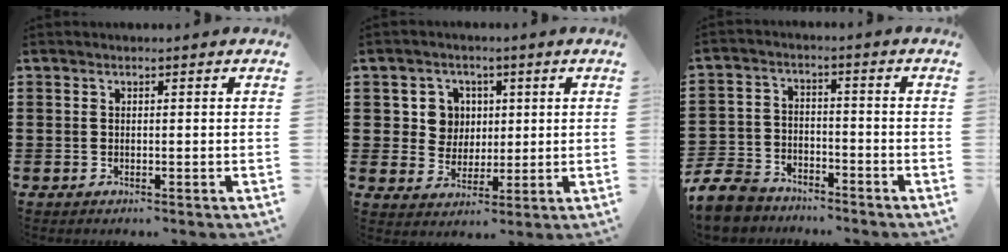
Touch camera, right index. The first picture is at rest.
{"total": 5.8, "force": [1.5, 5.3, 1.9], "torque": [-0.062, 0.019, 0.026]}
{"total": 7.5, "force": [-7.0, 2.2, 1.6], "torque": [-0.059, 0.012, -0.143]}